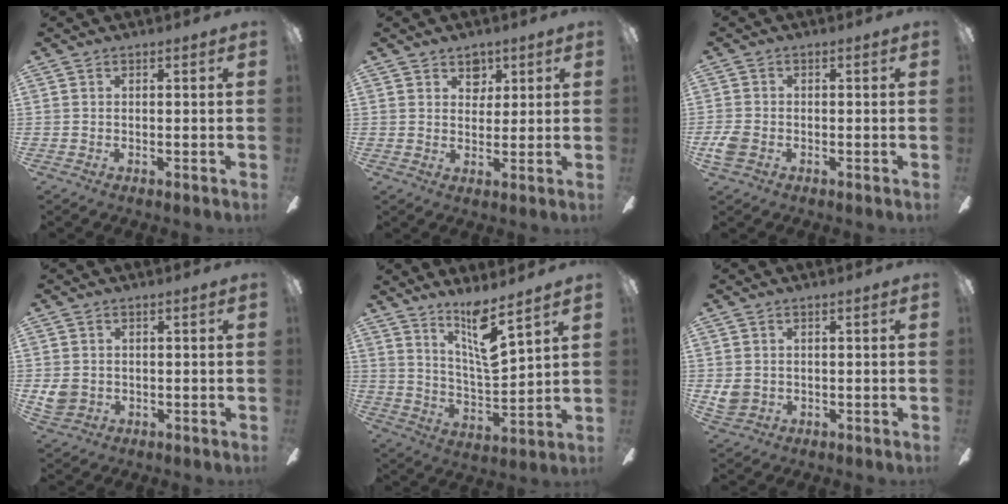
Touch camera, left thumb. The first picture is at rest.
{"total": 4.5, "force": [3.0, 3.1, 1.2], "torque": [-0.003, -0.010, 0.049]}
{"total": 3.8, "force": [-1.3, 2.5, 2.5], "torque": [-0.060, 0.002, -0.027]}
{"total": 3.8, "force": [0.4, 3.3, 1.8], "torque": [-0.032, 0.001, 0.008]}
{"total": 11.9, "force": [8.5, 2.1, 8.1], "torque": [-0.154, -0.048, 0.145]}
{"total": 3.4, "force": [0.8, 2.9, 1.6], "torque": [-0.032, 0.004, 0.018]}